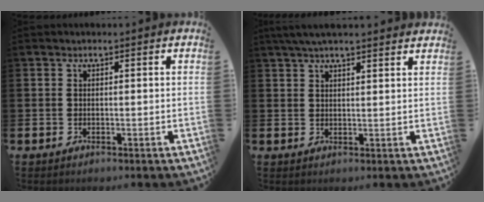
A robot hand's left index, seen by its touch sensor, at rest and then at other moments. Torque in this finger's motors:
{"motor_torque": [1.04, -1.10, 0.82, 0.21]}